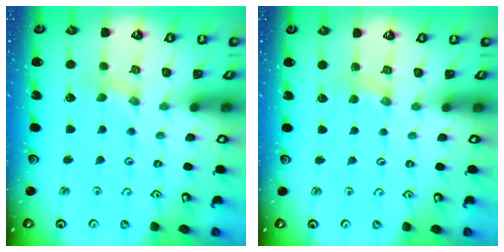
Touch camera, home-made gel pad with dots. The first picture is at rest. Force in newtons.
{"total": 2.8, "press": 2.8, "slide": 0.3}